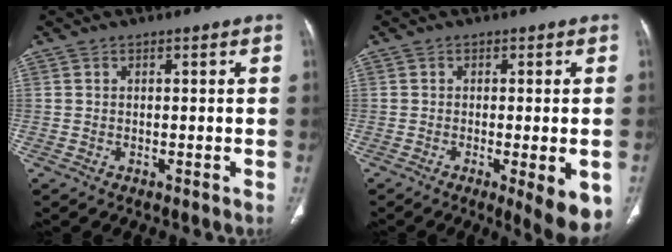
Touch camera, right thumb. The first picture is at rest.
{"total": 9.3, "force": [-3.3, 2.3, 8.4], "torque": [-0.101, -0.018, -0.042]}